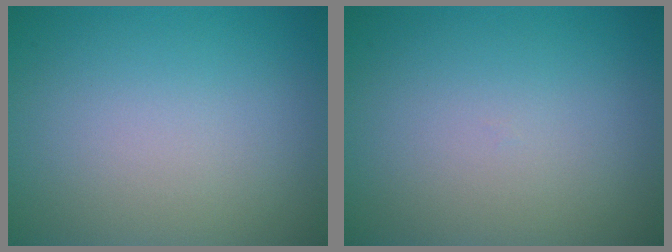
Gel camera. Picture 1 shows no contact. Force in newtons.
{"total": 0.0}